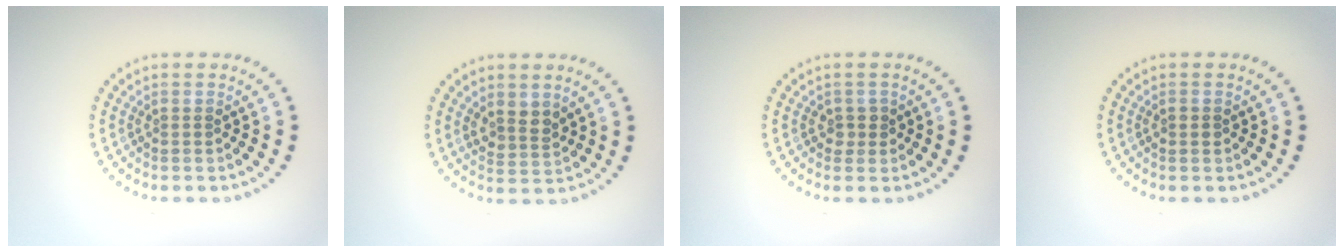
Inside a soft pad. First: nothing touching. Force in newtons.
{"total": 2.1, "press": 1.7, "slide": 1.1}
{"total": 1.0, "press": 0.9, "slide": 0.5}
{"total": 0.9, "press": 0.9, "slide": 0.1}